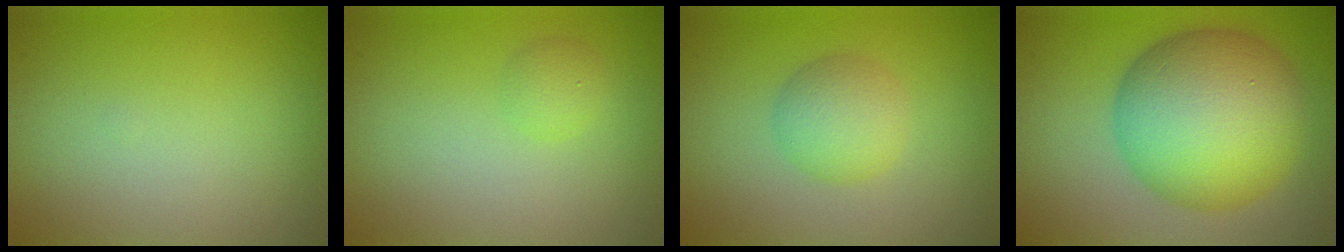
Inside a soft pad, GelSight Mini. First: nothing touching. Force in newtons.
{"total": 1.1, "press": 1.1, "slide": 0.1}
{"total": 3.0, "press": 3.0, "slide": 0.1}
{"total": 11.7, "press": 11.7, "slide": 0.1}